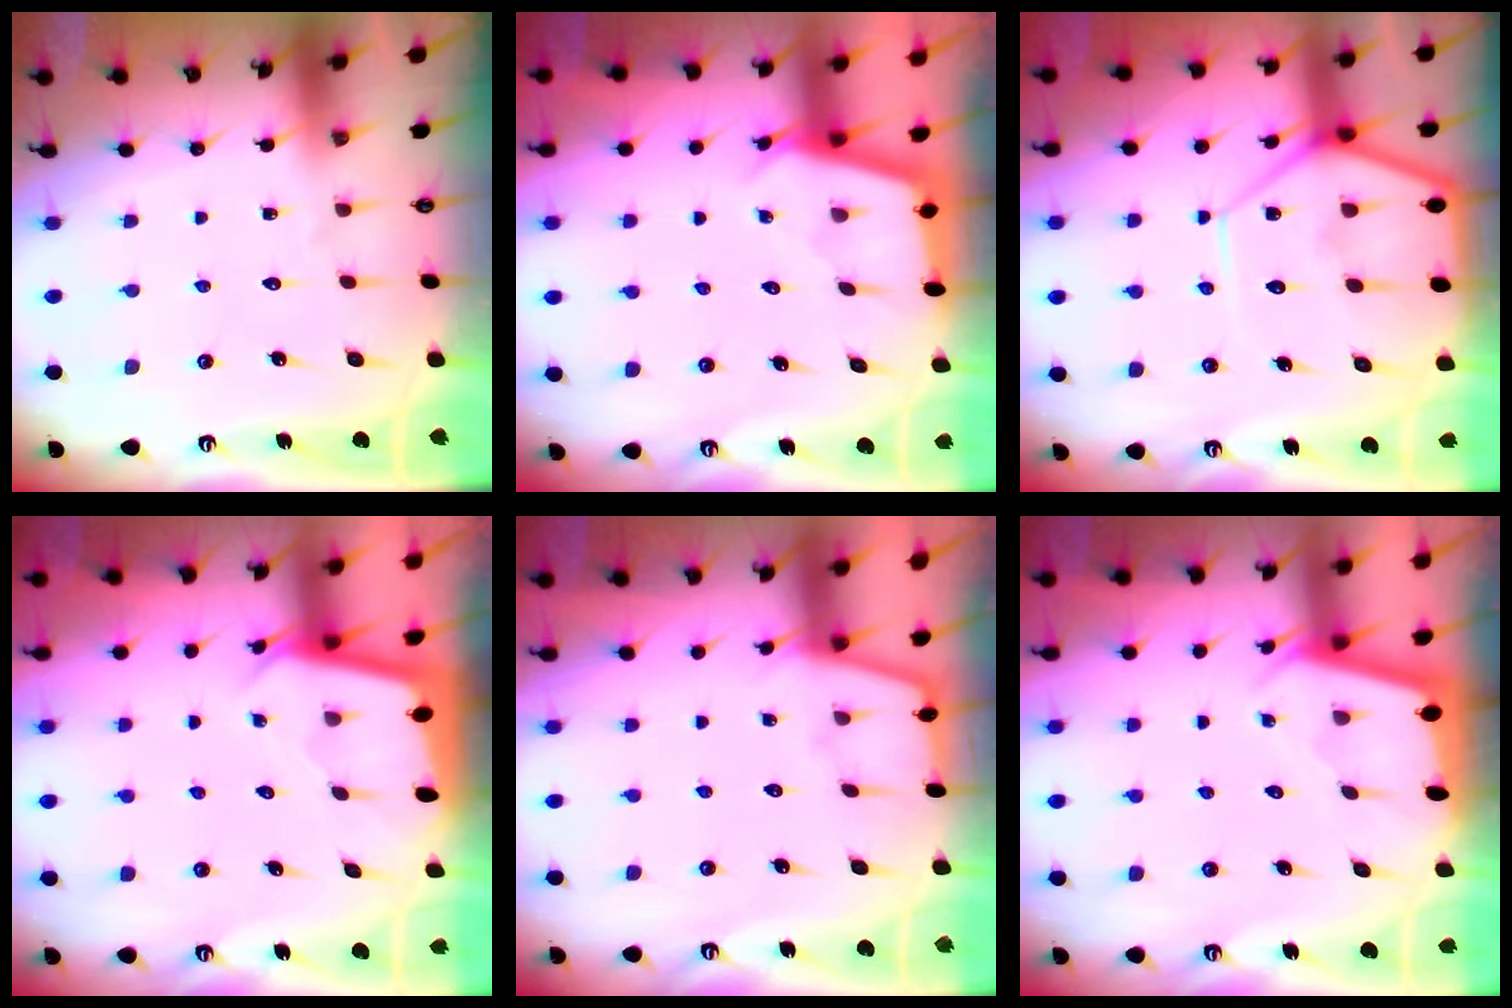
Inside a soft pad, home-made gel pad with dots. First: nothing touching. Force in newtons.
{"total": 2.9, "press": 2.9, "slide": 0.3}
{"total": 12.5, "press": 12.4, "slide": 1.1}
{"total": 2.2, "press": 2.1, "slide": 0.3}
{"total": 2.3, "press": 2.3, "slide": 0.4}
{"total": 2.2, "press": 2.2, "slide": 0.1}